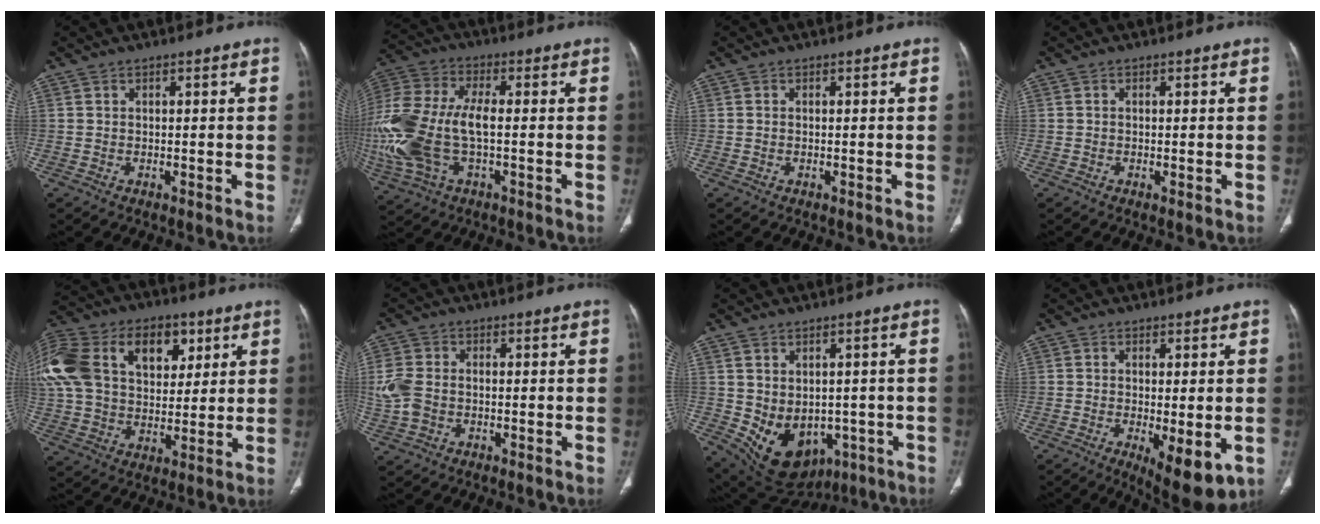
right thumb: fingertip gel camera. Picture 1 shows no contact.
{"total": 21.0, "force": [-2.5, 10.8, 17.8], "torque": [-0.440, 0.003, -0.038]}
{"total": 0.0}
{"total": 0.6, "force": [-0.1, 0.2, 0.5], "torque": [-0.014, -0.003, -0.003]}
{"total": 30.6, "force": [10.8, 20.1, 20.4], "torque": [-0.430, 0.065, 0.198]}
{"total": 6.6, "force": [-0.7, 5.0, 4.3], "torque": [-0.108, 0.009, -0.015]}
{"total": 13.4, "force": [-3.4, 10.2, 8.0], "torque": [-0.110, 0.003, -0.019]}
{"total": 9.4, "force": [-2.7, 3.4, 8.4], "torque": [-0.119, -0.021, -0.033]}